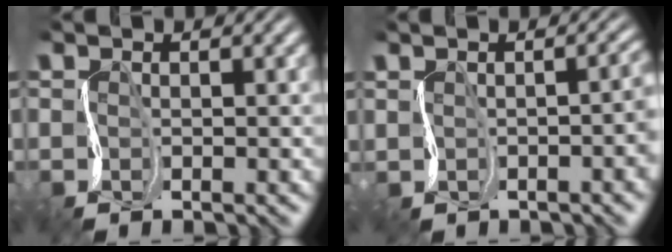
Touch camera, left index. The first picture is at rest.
{"total": 1.3, "force": [-0.3, 0.3, 1.2], "torque": [-0.006, 0.000, 0.005]}